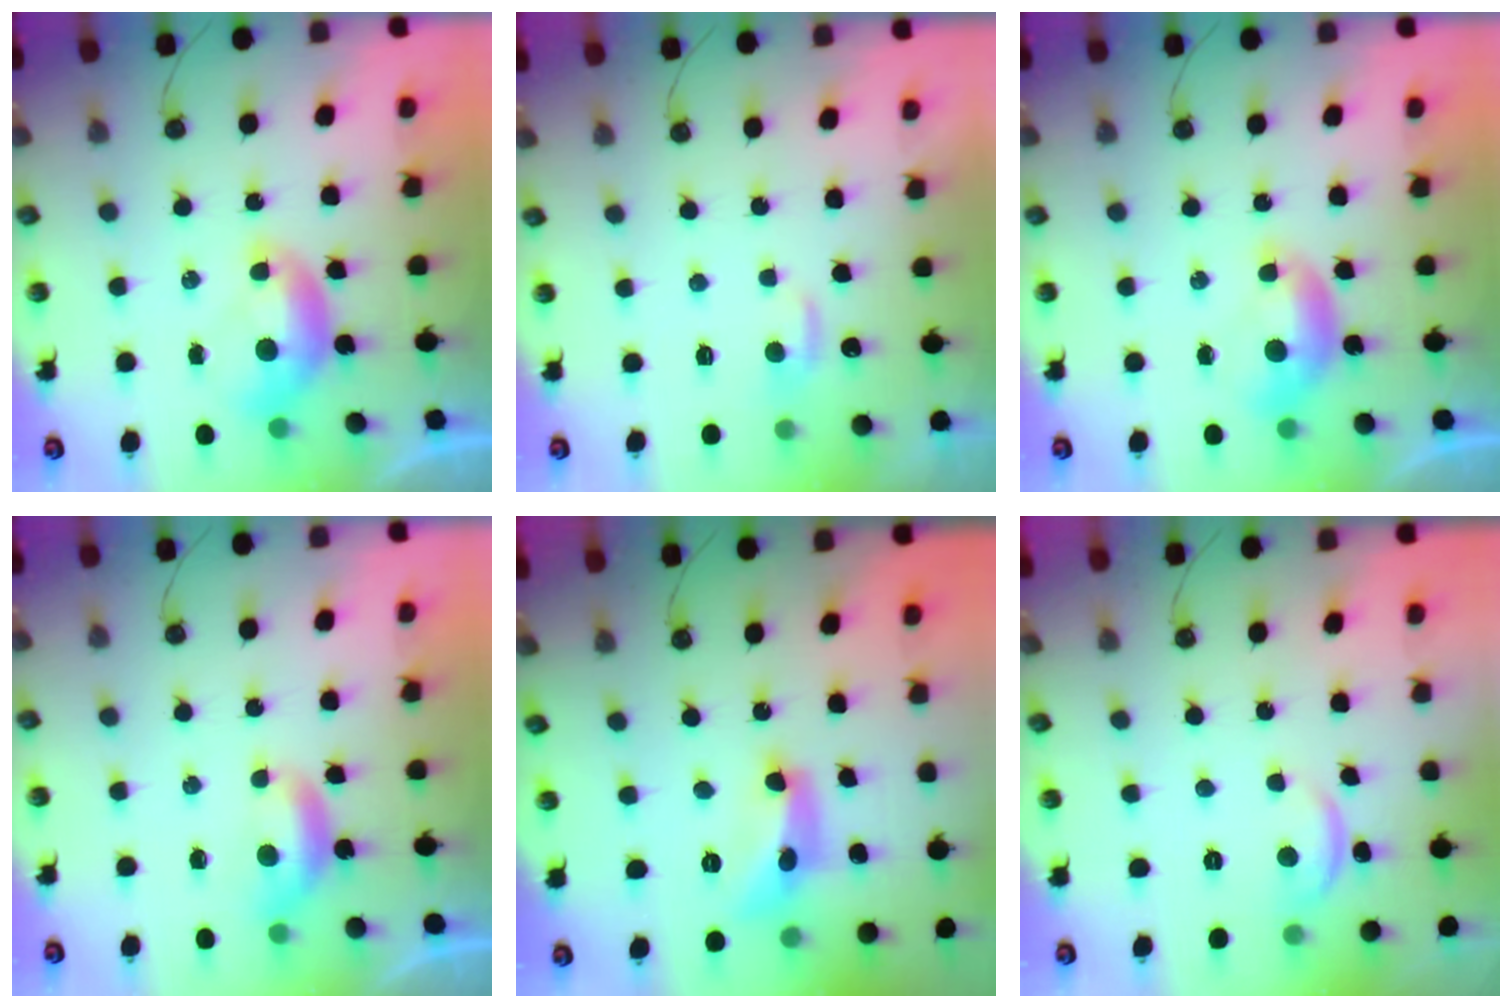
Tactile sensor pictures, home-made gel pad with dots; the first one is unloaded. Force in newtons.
{"total": 1.1, "press": 1.1, "slide": 0.4}
{"total": 0.7, "press": 0.6, "slide": 0.3}
{"total": 2.2, "press": 2.2, "slide": 0.4}
{"total": 9.7, "press": 9.7, "slide": 0.8}
{"total": 2.4, "press": 2.4, "slide": 0.4}